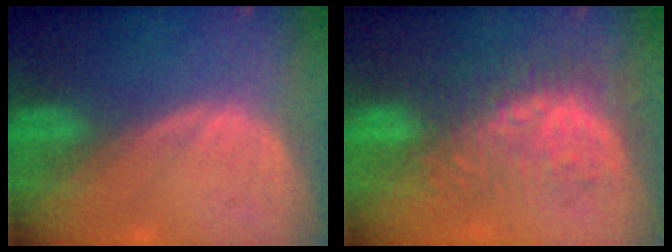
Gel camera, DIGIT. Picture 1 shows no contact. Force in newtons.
{"total": 9.4, "press": 8.5, "slide": 4.0}